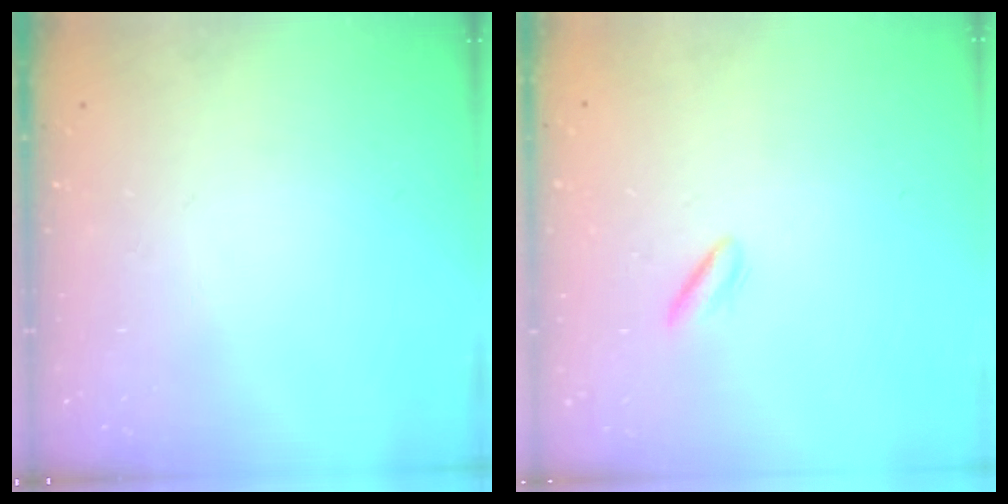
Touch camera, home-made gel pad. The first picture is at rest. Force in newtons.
{"total": 1.9, "press": 1.7, "slide": 0.9}